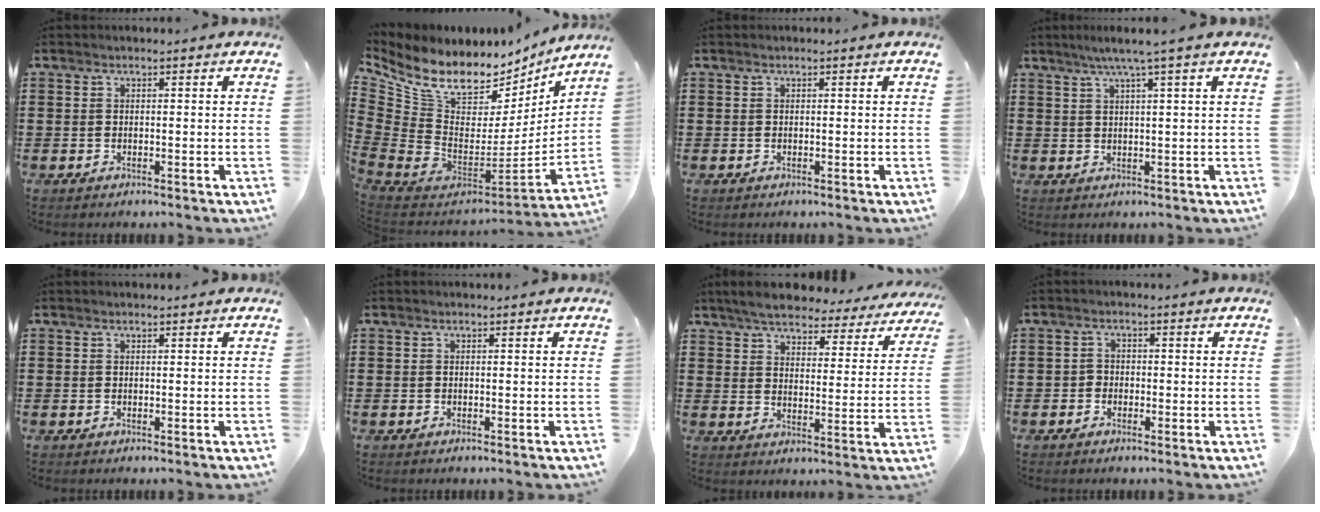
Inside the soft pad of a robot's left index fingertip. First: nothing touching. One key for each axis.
{"total": 11.0, "fx": 7.7, "fy": 5.9, "fz": 5.1, "tx": -0.144, "ty": -0.064, "tz": 0.139}
{"total": 0.0}
{"total": 3.4, "fx": 2.0, "fy": -0.6, "fz": 2.7, "tx": -0.055, "ty": -0.002, "tz": 0.032}
{"total": 0.0}
{"total": 0.0}
{"total": 5.8, "fx": 5.5, "fy": 0.9, "fz": 1.5, "tx": -0.058, "ty": -0.030, "tz": 0.095}
{"total": 1.5, "fx": -0.8, "fy": 1.2, "fz": 0.3, "tx": -0.010, "ty": 0.005, "tz": -0.019}